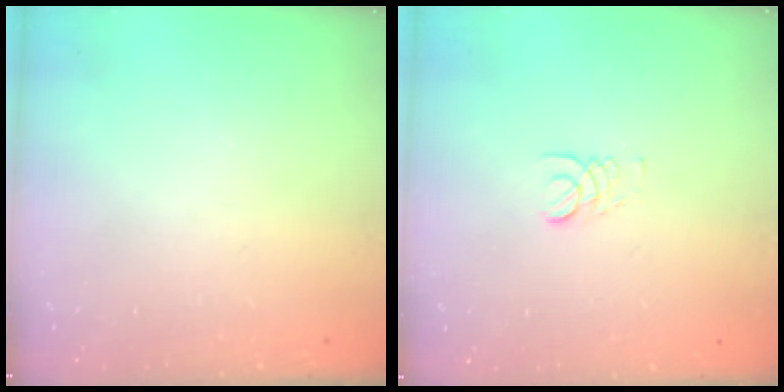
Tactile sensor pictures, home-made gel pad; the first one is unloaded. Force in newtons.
{"total": 3.4, "press": 3.4, "slide": 0.3}